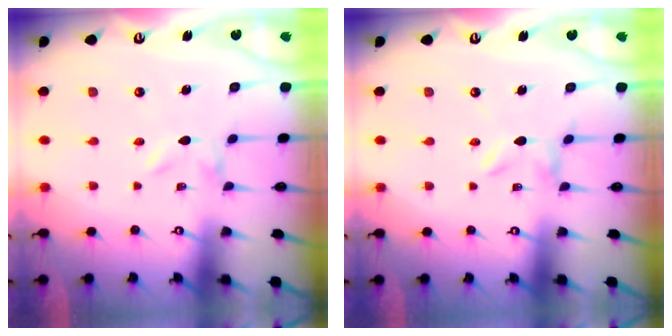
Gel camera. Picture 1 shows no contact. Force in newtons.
{"total": 1.6, "press": 1.6, "slide": 0.3}